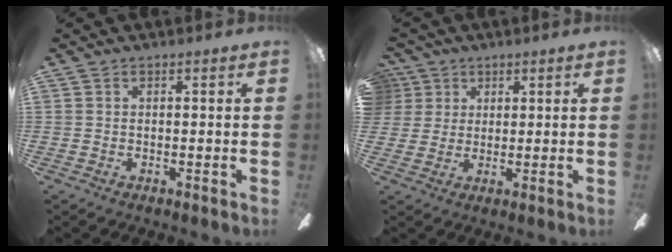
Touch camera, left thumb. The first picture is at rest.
{"total": 4.6, "force": [2.0, 4.1, 0.2], "torque": [-0.009, 0.004, 0.036]}